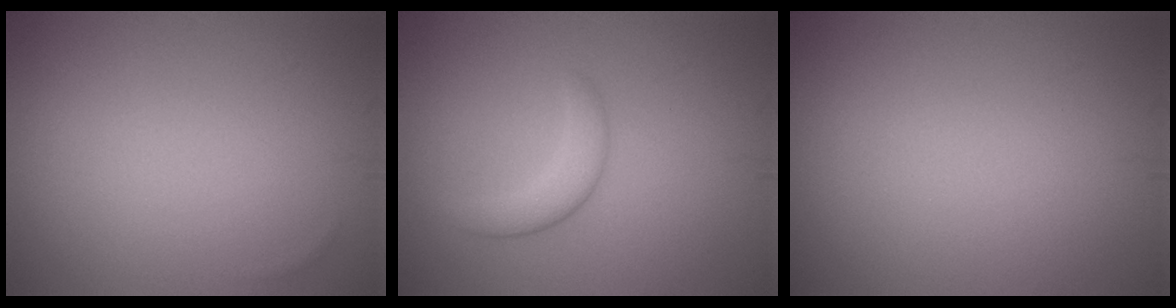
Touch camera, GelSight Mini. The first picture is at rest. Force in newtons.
{"total": 2.4, "press": 2.4, "slide": 0.1}
{"total": 0.0}